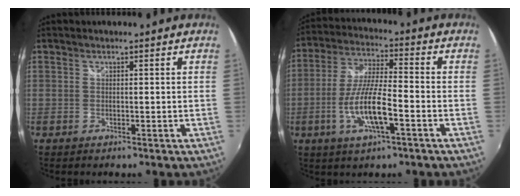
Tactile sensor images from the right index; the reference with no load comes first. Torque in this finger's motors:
{"motor_torque": [0.42, -0.17, 0.36, 0.20]}